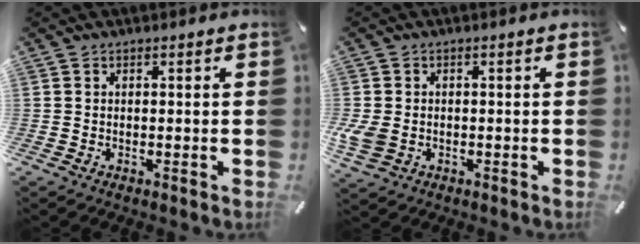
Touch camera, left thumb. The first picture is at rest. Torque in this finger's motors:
{"motor_torque": [0.79, 1.30, 0.18, 0.14, 0.26]}